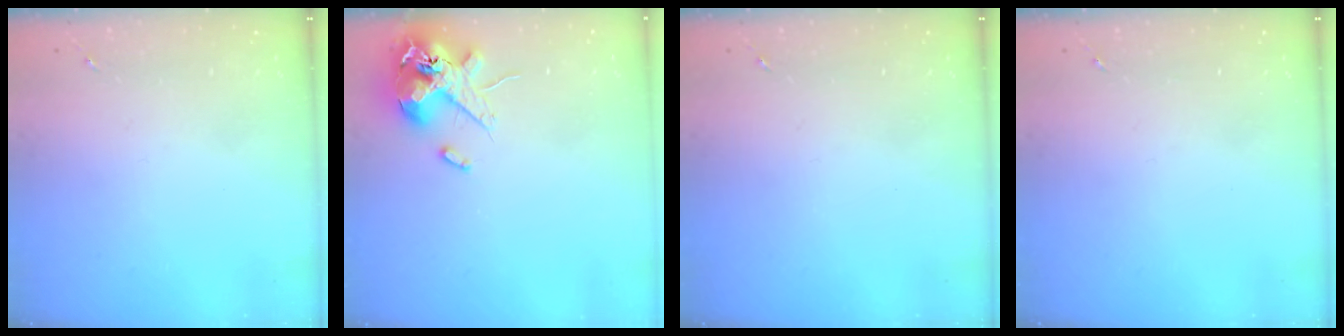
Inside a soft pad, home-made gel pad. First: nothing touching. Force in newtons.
{"total": 13.4, "press": 13.2, "slide": 2.3}
{"total": 0.0}
{"total": 0.0}